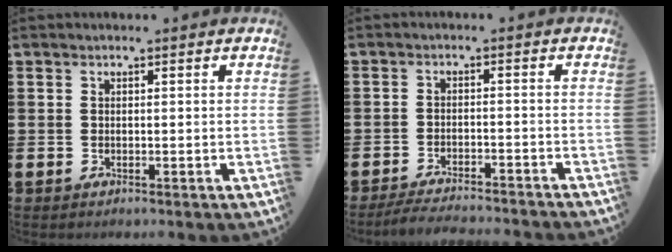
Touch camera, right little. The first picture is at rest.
{"total": 2.9, "force": [-2.8, -0.1, 0.7], "torque": [-0.011, 0.002, -0.057]}